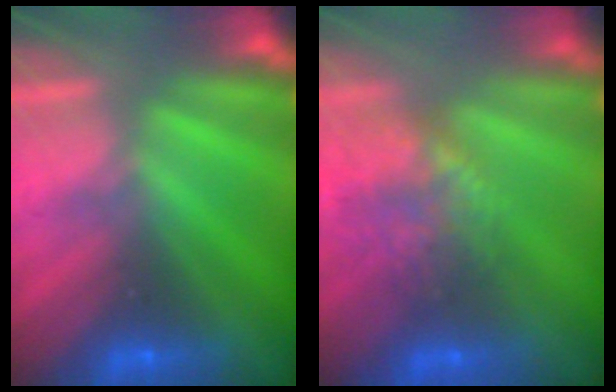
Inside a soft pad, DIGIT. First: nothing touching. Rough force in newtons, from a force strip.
{"total": 6.9}